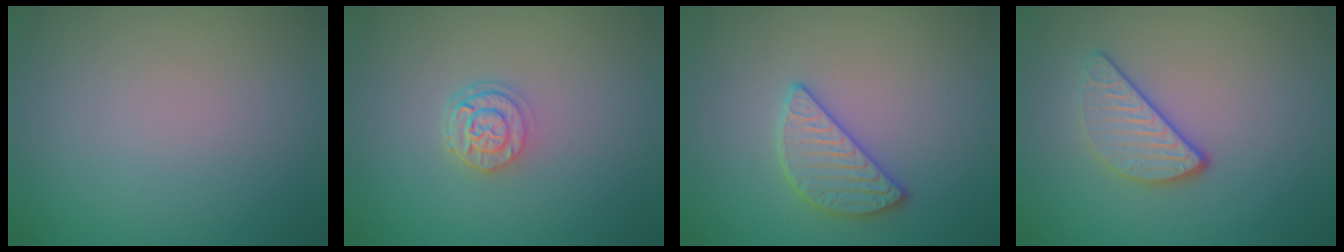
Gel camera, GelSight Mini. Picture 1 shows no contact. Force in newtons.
{"total": 2.6, "press": 2.1, "slide": 1.5}
{"total": 2.8, "press": 2.8, "slide": 0.1}
{"total": 3.0, "press": 2.5, "slide": 1.6}